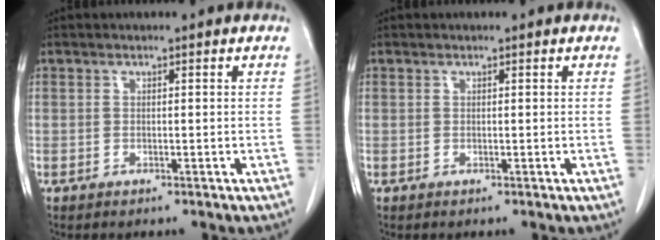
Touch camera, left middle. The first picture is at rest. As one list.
[{"total": 0.0}]